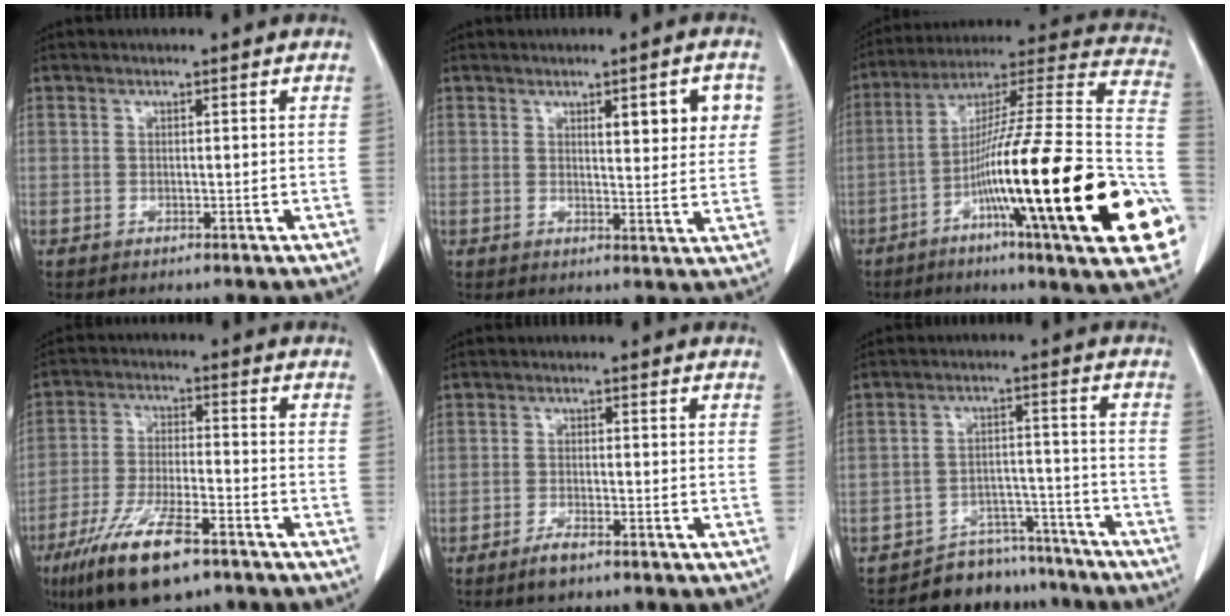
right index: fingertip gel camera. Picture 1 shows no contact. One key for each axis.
{"total": 6.9, "fx": 2.6, "fy": 1.4, "fz": 6.2, "tx": -0.077, "ty": 0.000, "tz": 0.033}
{"total": 35.1, "fx": -10.2, "fy": 2.6, "fz": 33.5, "tx": -0.418, "ty": -0.016, "tz": -0.176}
{"total": 12.8, "fx": -8.1, "fy": 3.1, "fz": 9.4, "tx": -0.184, "ty": -0.020, "tz": -0.141}
{"total": 2.6, "fx": -1.9, "fy": 0.5, "fz": 1.6, "tx": -0.036, "ty": -0.003, "tz": -0.035}
{"total": 8.7, "fx": -7.9, "fy": 3.7, "fz": -0.3, "tx": 0.025, "ty": 0.042, "tz": -0.117}